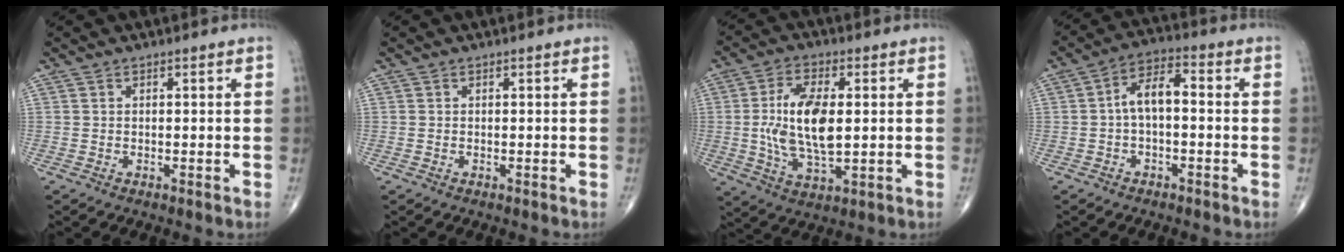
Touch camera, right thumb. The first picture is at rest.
{"total": 0.0}
{"total": 12.8, "force": [0.6, 5.8, 11.4], "torque": [-0.218, -0.007, 0.013]}
{"total": 6.8, "force": [-0.3, 3.4, 5.9], "torque": [-0.100, 0.033, -0.016]}